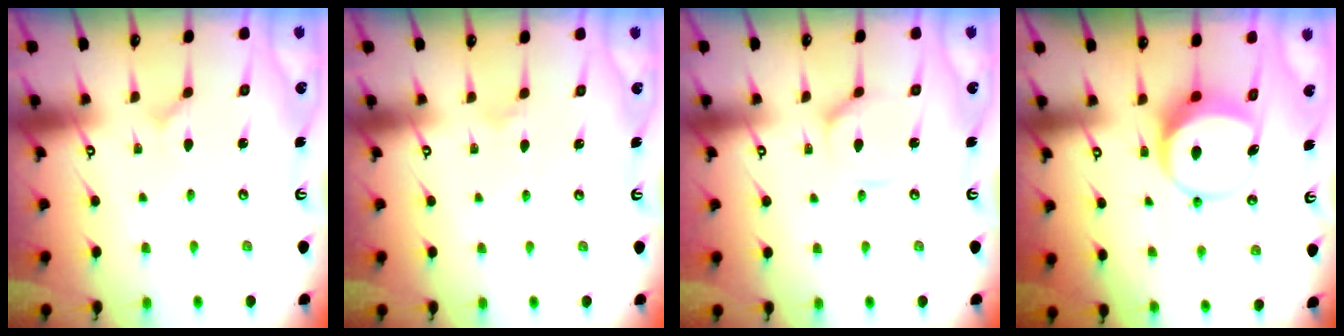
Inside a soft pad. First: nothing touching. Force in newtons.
{"total": 2.5, "press": 2.5, "slide": 0.4}
{"total": 5.1, "press": 5.1, "slide": 0.4}
{"total": 9.4, "press": 9.3, "slide": 1.4}